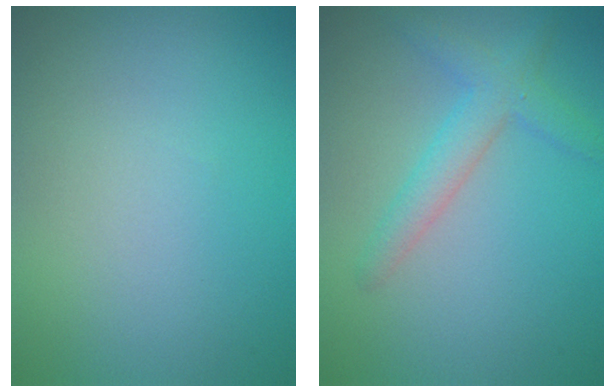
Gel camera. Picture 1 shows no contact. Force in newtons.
{"total": 2.9, "press": 2.9, "slide": 0.1}